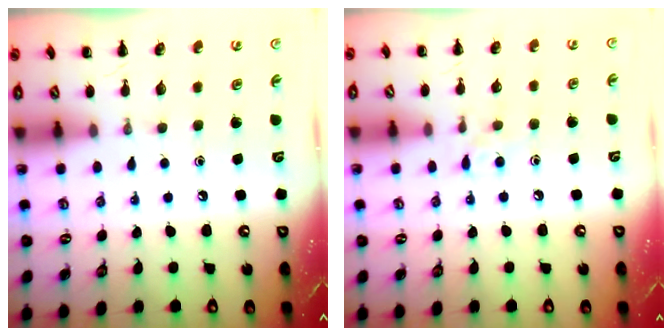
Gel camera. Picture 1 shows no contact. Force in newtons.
{"total": 5.6, "press": 5.2, "slide": 2.1}